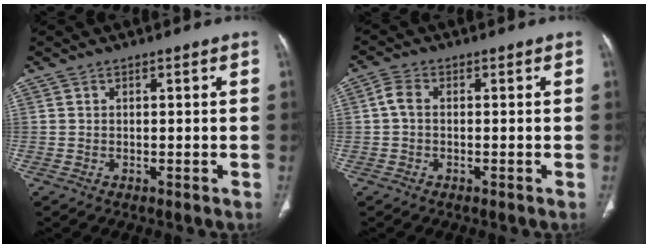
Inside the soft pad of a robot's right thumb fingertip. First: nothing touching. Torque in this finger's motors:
{"motor_torque": [-0.32, 0.30, 0.40, -0.17, 0.21]}